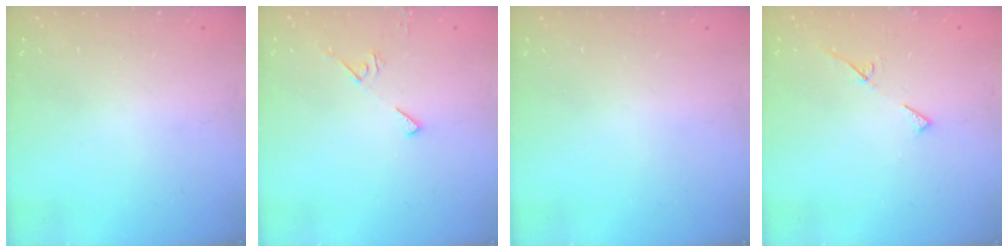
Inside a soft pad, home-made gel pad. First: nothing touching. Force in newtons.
{"total": 5.2, "press": 5.2, "slide": 0.6}
{"total": 0.0}
{"total": 4.8, "press": 4.8, "slide": 0.5}